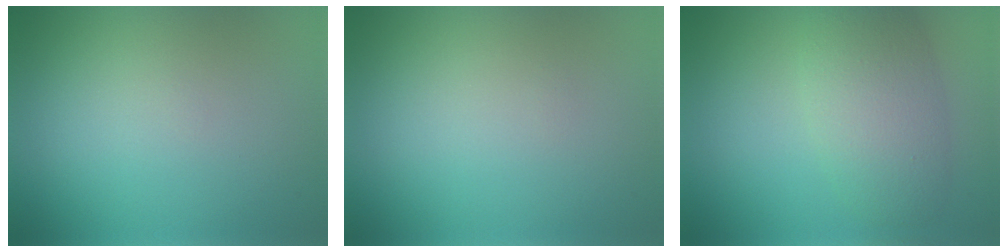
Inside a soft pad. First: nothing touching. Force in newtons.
{"total": 0.0}
{"total": 5.0, "press": 5.0, "slide": 0.1}